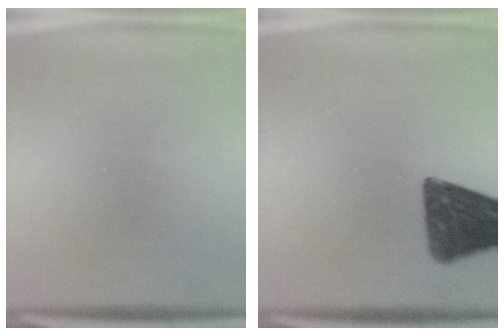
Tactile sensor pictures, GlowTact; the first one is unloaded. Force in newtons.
{"total": 15.0}